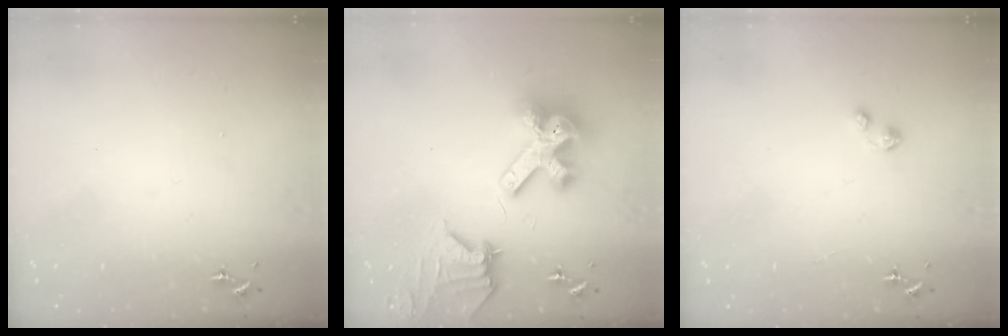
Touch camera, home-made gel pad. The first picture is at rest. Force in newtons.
{"total": 17.8, "press": 17.6, "slide": 2.2}
{"total": 2.2, "press": 2.2, "slide": 0.3}